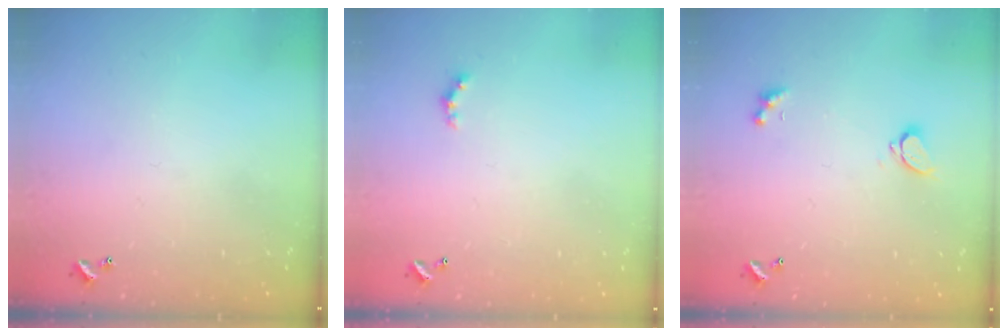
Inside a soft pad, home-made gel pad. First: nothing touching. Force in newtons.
{"total": 1.6, "press": 1.6, "slide": 0.4}
{"total": 2.2, "press": 2.0, "slide": 0.9}